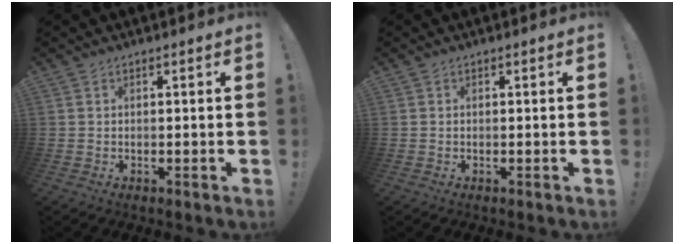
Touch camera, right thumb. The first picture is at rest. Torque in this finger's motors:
{"motor_torque": [0.15, 0.03, 0.12, -0.04, -0.02]}